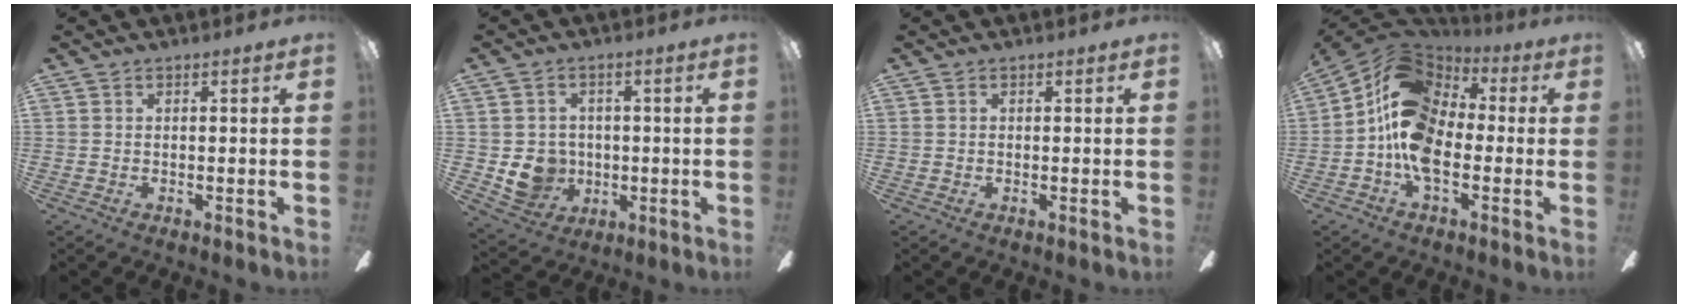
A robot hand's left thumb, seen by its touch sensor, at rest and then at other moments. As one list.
[{"total": 8.8, "force": [-0.8, 8.3, 2.8], "torque": [-0.066, 0.001, -0.008]}, {"total": 0.0}, {"total": 15.4, "force": [-1.8, 10.3, 11.4], "torque": [-0.240, 0.023, -0.035]}]